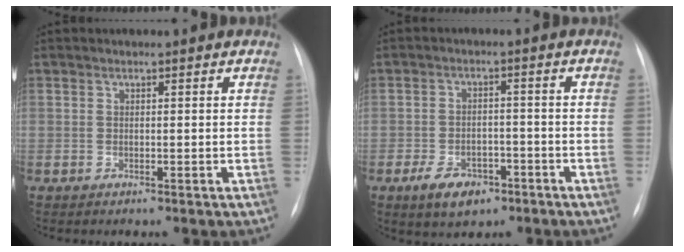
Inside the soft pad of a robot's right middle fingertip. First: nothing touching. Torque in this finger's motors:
{"motor_torque": [0.88, -0.82, 0.28, 0.05]}